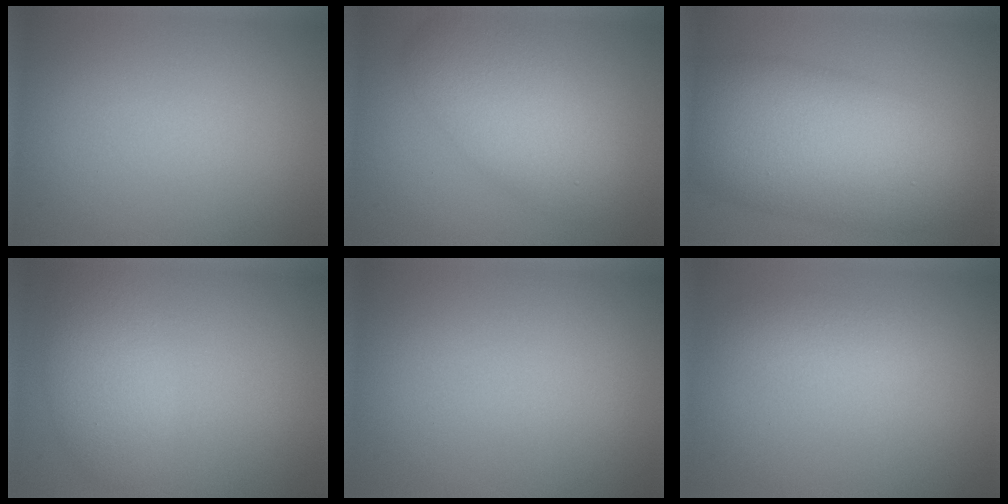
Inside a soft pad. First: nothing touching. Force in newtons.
{"total": 6.0, "press": 6.0, "slide": 0.1}
{"total": 11.3, "press": 11.3, "slide": 0.2}
{"total": 3.5, "press": 3.5, "slide": 0.0}
{"total": 0.0}
{"total": 1.9, "press": 1.9, "slide": 0.0}